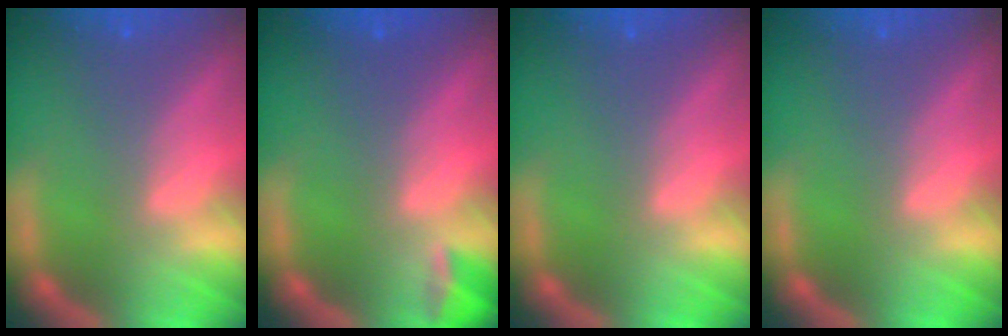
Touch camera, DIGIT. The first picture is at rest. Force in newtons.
{"total": 1.9}
{"total": 0.0}
{"total": 0.0}